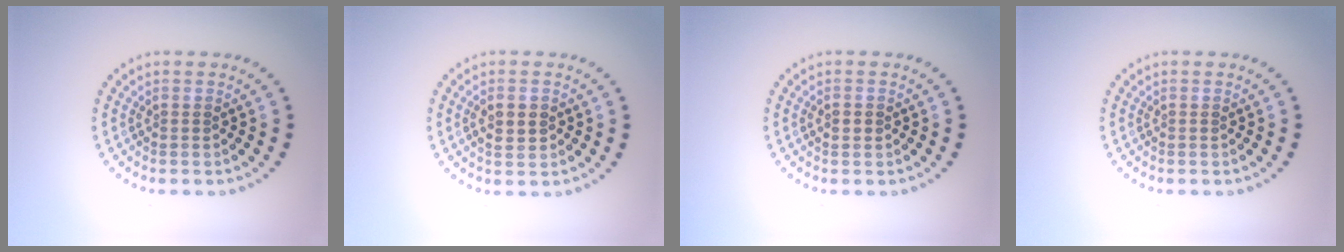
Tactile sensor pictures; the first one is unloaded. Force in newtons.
{"total": 1.7, "press": 1.7, "slide": 0.2}
{"total": 1.5, "press": 1.5, "slide": 0.1}
{"total": 0.0}